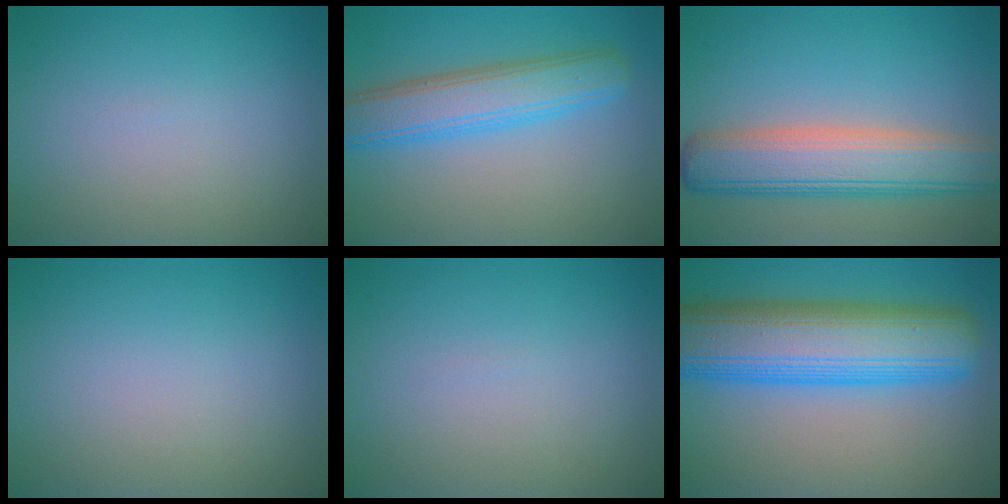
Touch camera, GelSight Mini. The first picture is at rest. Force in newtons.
{"total": 5.5, "press": 5.5, "slide": 0.2}
{"total": 7.4, "press": 7.3, "slide": 0.5}
{"total": 0.0}
{"total": 0.0}
{"total": 12.1, "press": 12.1, "slide": 0.5}